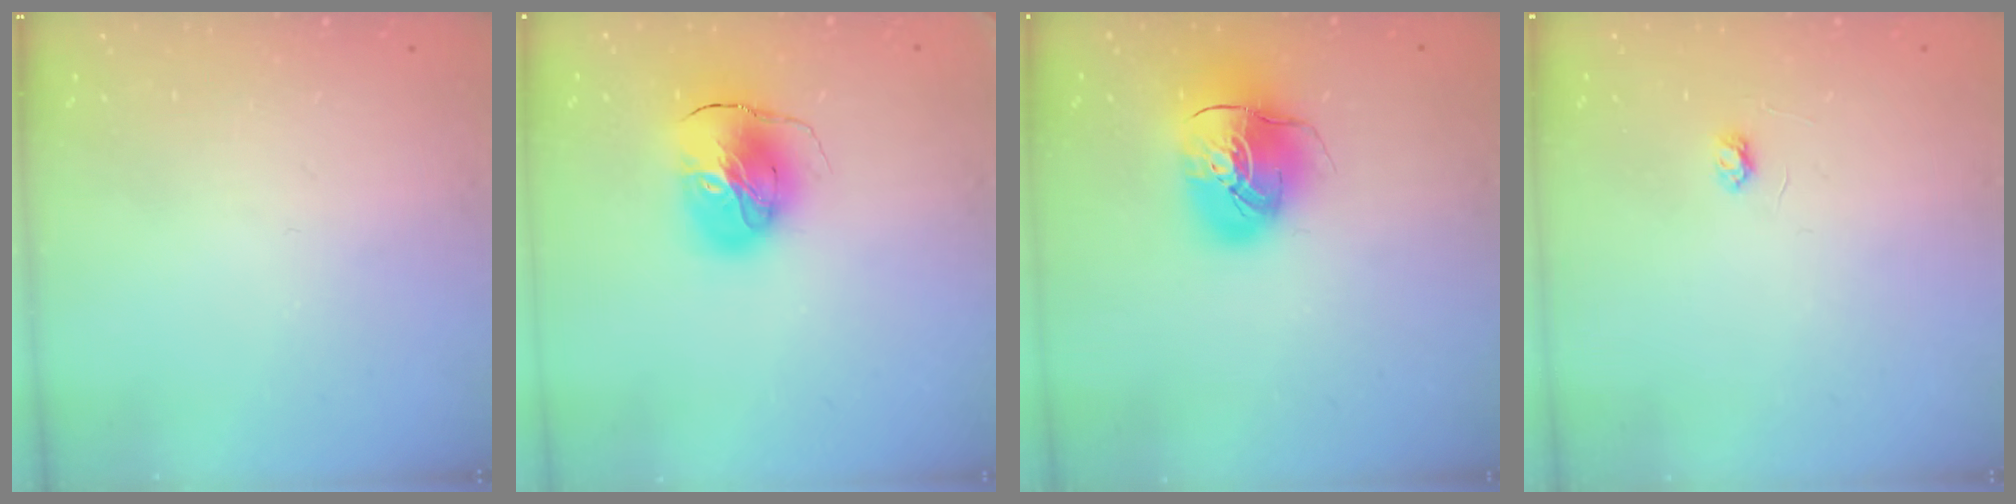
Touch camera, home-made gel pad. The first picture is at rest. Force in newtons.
{"total": 12.3, "press": 12.2, "slide": 1.6}
{"total": 13.4, "press": 13.3, "slide": 2.0}
{"total": 2.6, "press": 2.6, "slide": 0.3}